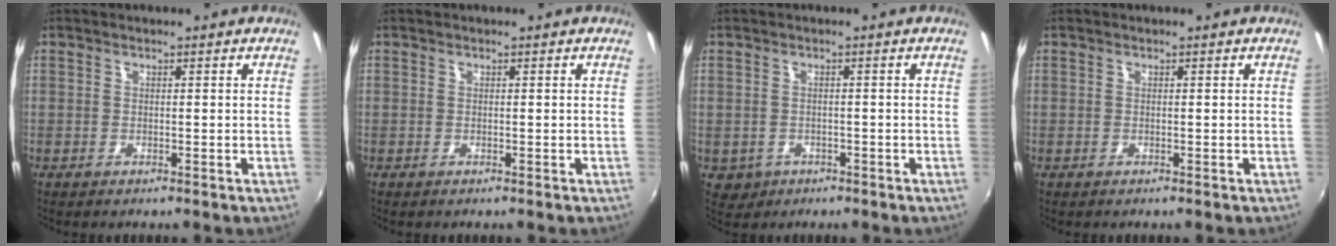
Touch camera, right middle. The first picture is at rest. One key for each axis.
{"total": 0.0}
{"total": 3.5, "fx": -1.1, "fy": 3.1, "fz": 1.1, "tx": -0.030, "ty": -0.002, "tz": -0.008}
{"total": 0.0}